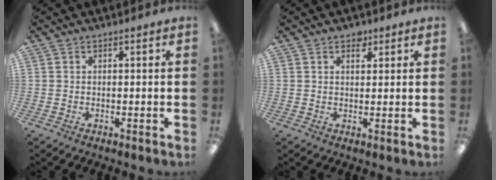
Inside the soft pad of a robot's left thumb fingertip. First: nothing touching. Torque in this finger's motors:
{"motor_torque": [-0.12, 0.00, -0.24, -0.29, 0.03]}